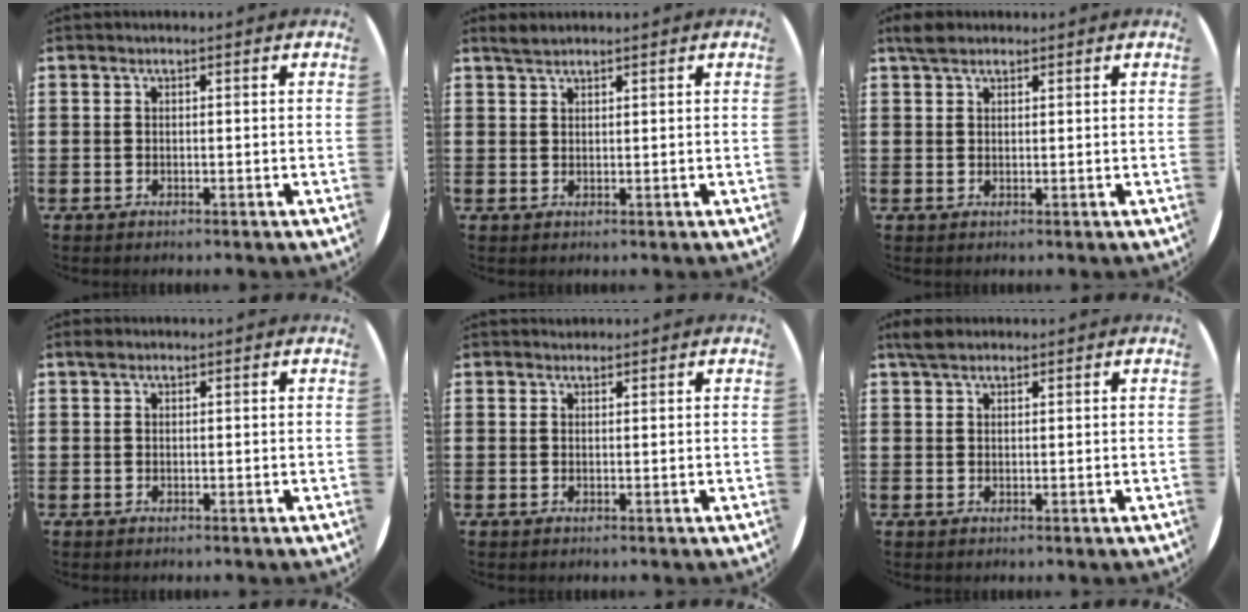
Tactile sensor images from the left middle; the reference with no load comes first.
{"total": 1.7, "force": [1.6, 0.3, 0.4], "torque": [-0.012, 0.002, 0.030]}
{"total": 2.4, "force": [2.0, 1.0, 0.8], "torque": [-0.012, 0.003, 0.036]}
{"total": 0.6, "force": [0.5, 0.4, 0.2], "torque": [0.002, -0.002, 0.008]}
{"total": 0.8, "force": [0.7, 0.2, -0.1], "torque": [0.000, 0.002, 0.015]}
{"total": 2.5, "force": [2.1, 1.0, 0.9], "torque": [-0.016, 0.003, 0.038]}